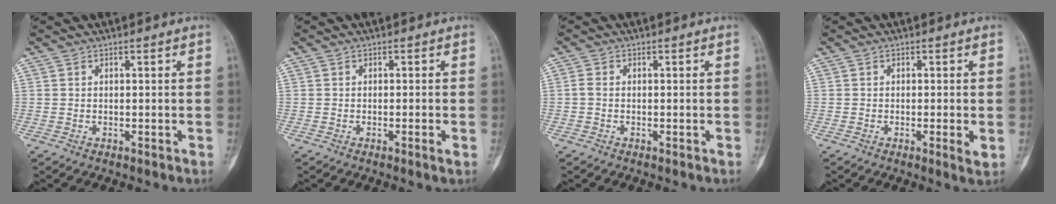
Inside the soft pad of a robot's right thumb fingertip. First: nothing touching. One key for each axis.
{"total": 1.4, "fx": -0.5, "fy": 0.1, "fz": 1.3, "tx": -0.025, "ty": -0.004, "tz": -0.009}
{"total": 1.2, "fx": -0.2, "fy": 0.8, "fz": 0.8, "tx": -0.021, "ty": 0.000, "tz": -0.009}
{"total": 2.4, "fx": -0.4, "fy": 0.3, "fz": 2.4, "tx": -0.044, "ty": -0.008, "tz": -0.010}